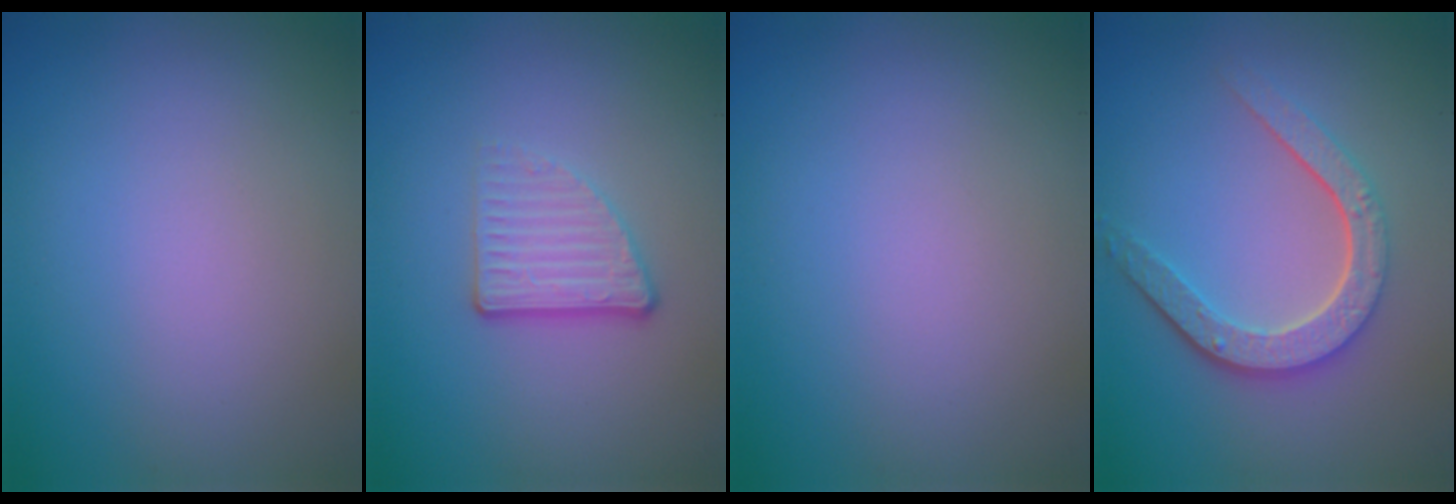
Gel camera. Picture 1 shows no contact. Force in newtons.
{"total": 3.4, "press": 2.4, "slide": 2.4}
{"total": 0.0}
{"total": 4.6, "press": 3.6, "slide": 3.0}